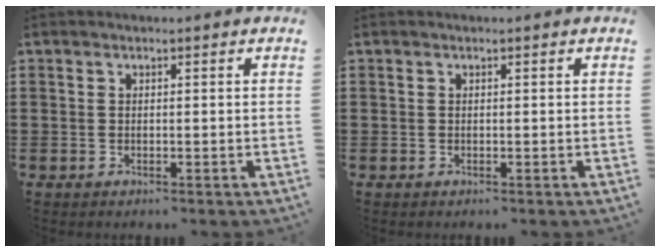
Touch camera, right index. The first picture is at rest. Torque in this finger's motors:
{"motor_torque": [0.03, 0.03, 0.00, 0.00]}